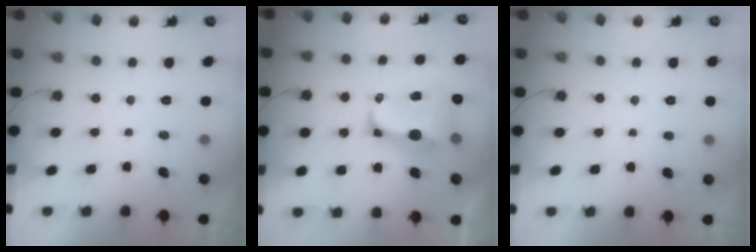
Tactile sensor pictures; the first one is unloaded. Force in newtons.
{"total": 14.4, "press": 14.3, "slide": 1.9}
{"total": 0.7, "press": 0.7, "slide": 0.1}